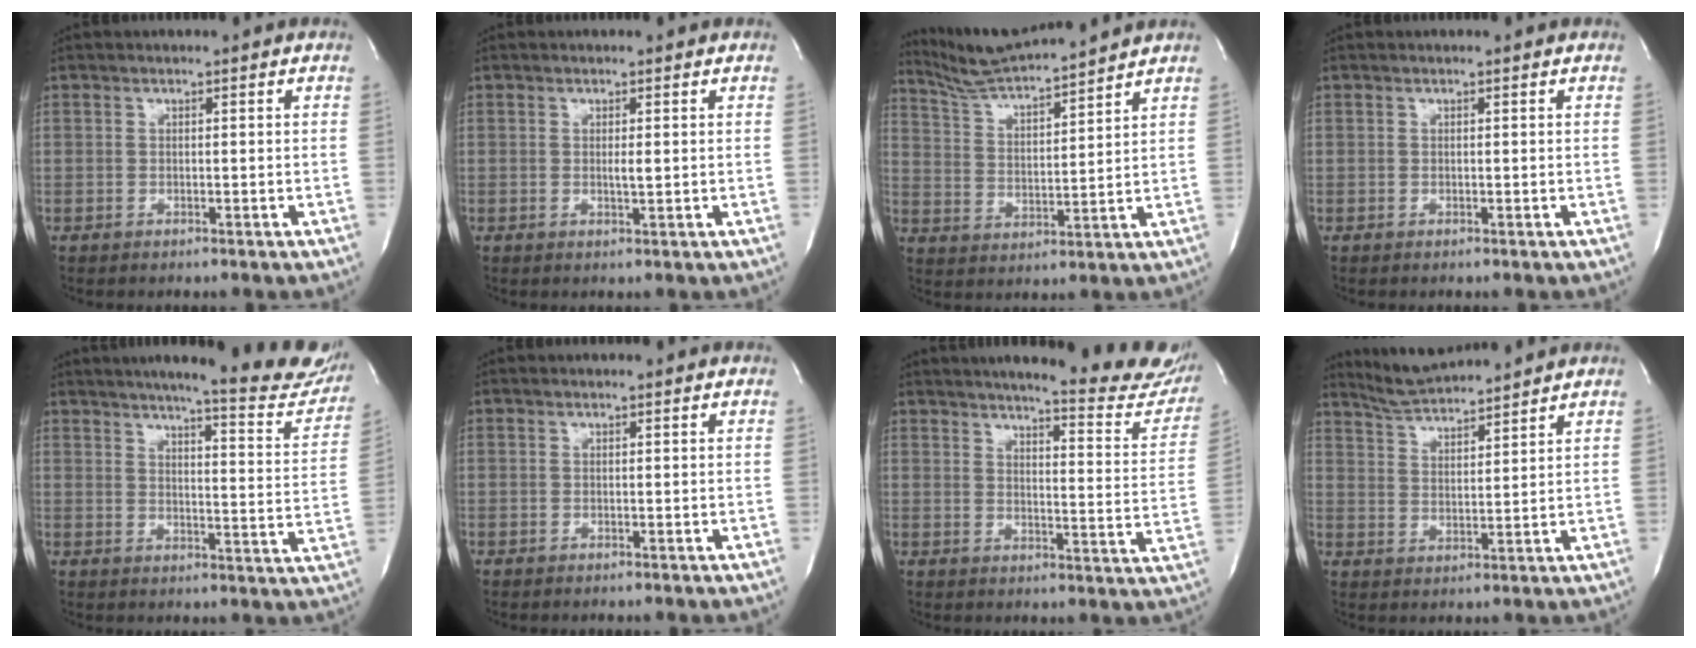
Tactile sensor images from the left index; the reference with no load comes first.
{"total": 1.1, "force": [0.2, 0.1, 1.1], "torque": [-0.025, -0.002, 0.003]}
{"total": 11.9, "force": [11.3, -0.7, 3.7], "torque": [-0.078, 0.014, 0.200]}
{"total": 0.0}
{"total": 21.3, "force": [18.6, 2.3, 10.1], "torque": [-0.136, -0.051, 0.216]}
{"total": 0.6, "force": [0.6, 0.1, 0.1], "torque": [-0.002, 0.002, 0.004]}
{"total": 22.0, "force": [19.7, 2.7, 9.6], "torque": [-0.127, -0.074, 0.223]}
{"total": 8.5, "force": [8.2, -0.3, 2.4], "torque": [-0.054, 0.015, 0.151]}